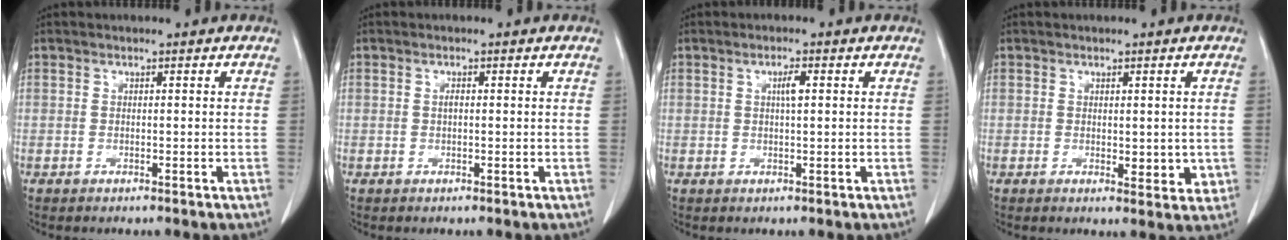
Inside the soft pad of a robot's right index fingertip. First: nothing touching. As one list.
[{"total": 0.7, "force": [0.1, 0.2, 0.6], "torque": [-0.013, 0.001, 0.002]}, {"total": 1.9, "force": [0.5, 0.3, 1.8], "torque": [-0.033, 0.003, 0.009]}, {"total": 3.6, "force": [-0.2, 1.9, 3.0], "torque": [-0.026, -0.007, 0.003]}]